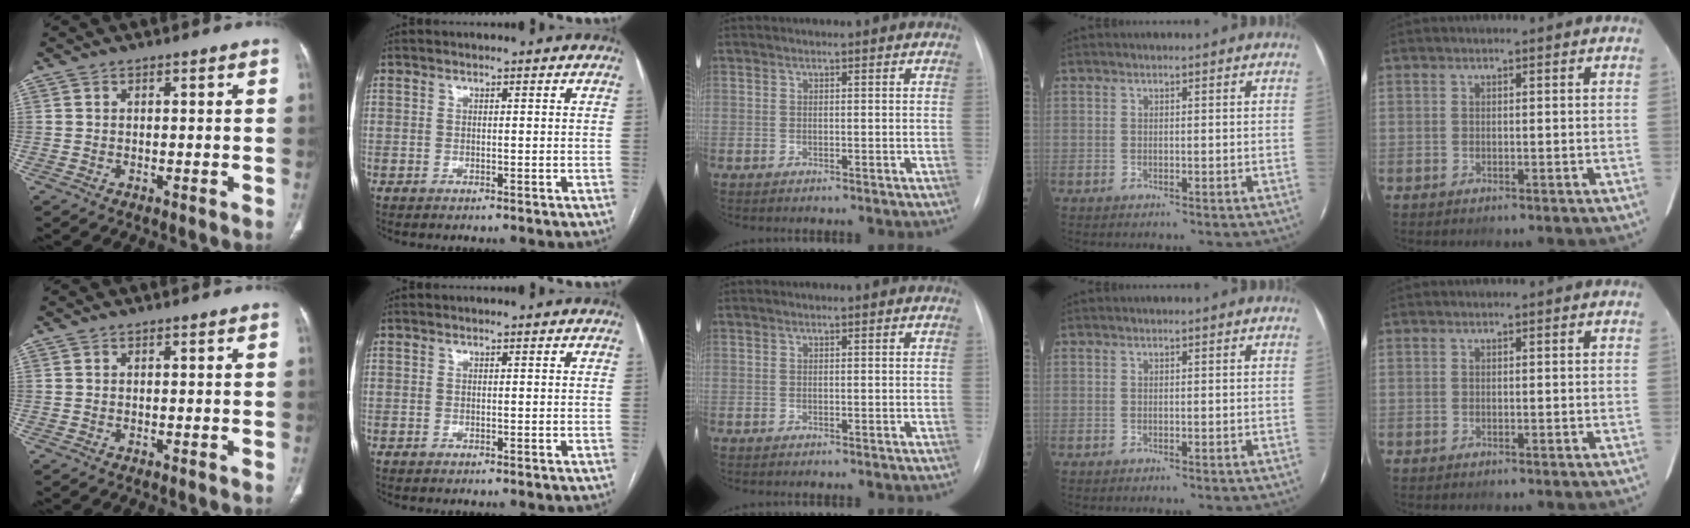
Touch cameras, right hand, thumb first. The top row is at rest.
{}